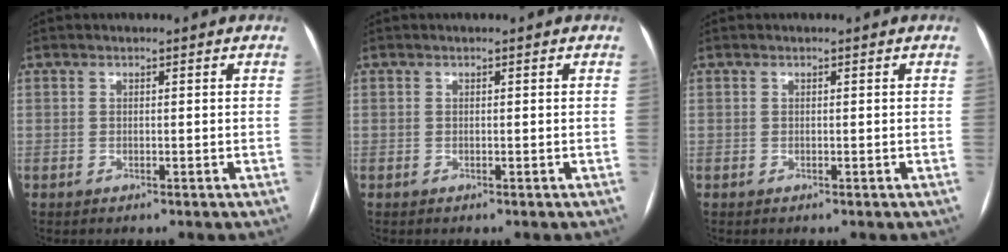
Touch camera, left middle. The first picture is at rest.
{"total": 0.0}
{"total": 0.0}